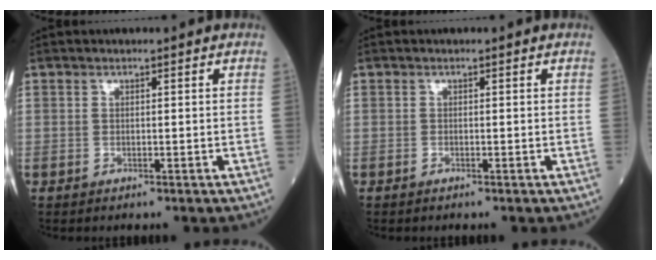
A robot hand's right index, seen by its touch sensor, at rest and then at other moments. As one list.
[{"total": 0.0}]